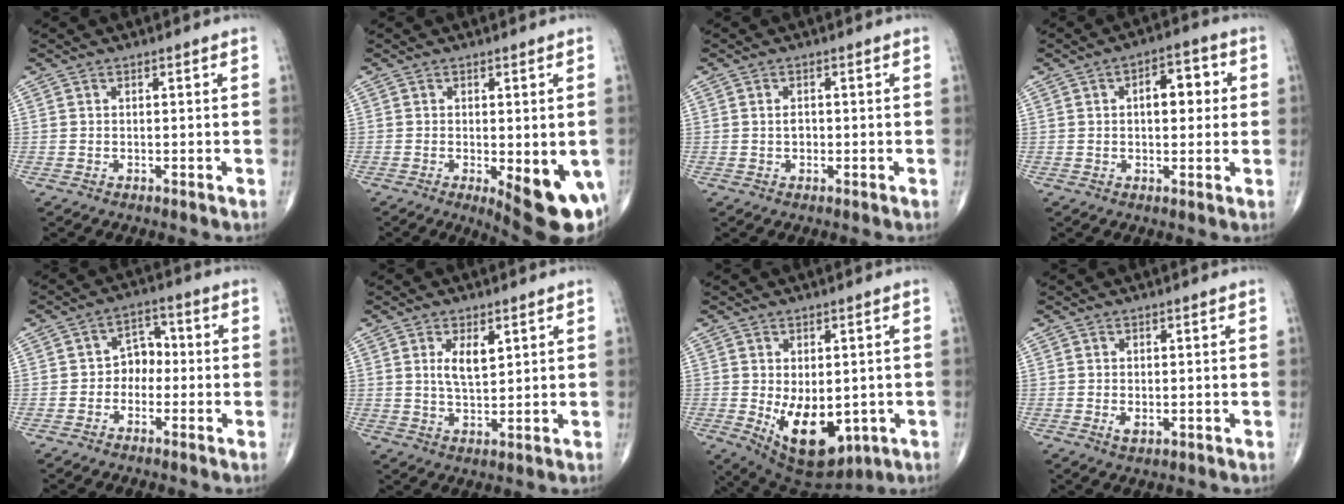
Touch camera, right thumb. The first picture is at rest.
{"total": 11.4, "force": [-3.4, 3.8, 10.2], "torque": [-0.115, -0.019, -0.034]}
{"total": 1.5, "force": [-0.1, 1.0, 1.0], "torque": [-0.012, 0.002, -0.002]}
{"total": 7.5, "force": [1.3, 4.0, 6.2], "torque": [-0.060, 0.014, 0.012]}
{"total": 5.0, "force": [-1.0, 3.9, 2.8], "torque": [-0.014, 0.024, -0.032]}
{"total": 5.2, "force": [2.0, 2.3, 4.2], "torque": [-0.066, -0.018, 0.039]}
{"total": 13.1, "force": [-2.5, 7.7, 10.4], "torque": [-0.138, -0.014, -0.012]}
{"total": 1.7, "force": [-0.2, 0.9, 1.4], "torque": [-0.024, -0.004, 0.000]}